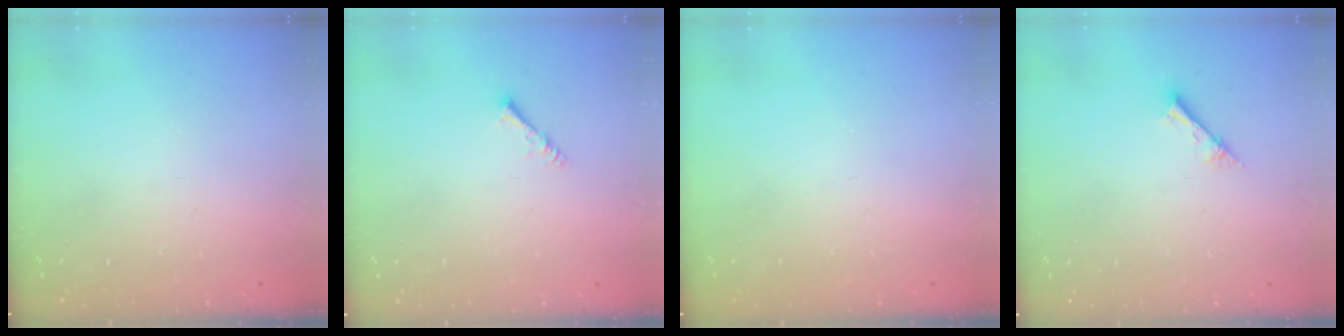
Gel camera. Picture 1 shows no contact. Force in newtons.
{"total": 1.6, "press": 1.5, "slide": 0.3}
{"total": 0.0}
{"total": 2.1, "press": 2.1, "slide": 0.2}